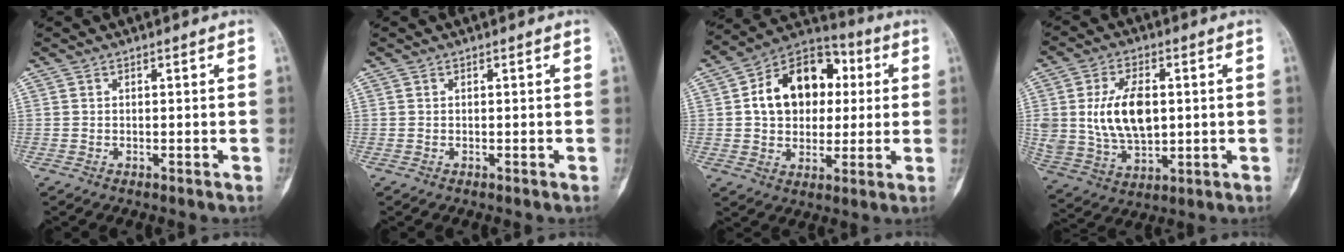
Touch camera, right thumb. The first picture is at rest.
{"total": 0.0}
{"total": 17.2, "force": [3.0, 12.5, 11.5], "torque": [-0.137, 0.019, 0.042]}
{"total": 13.8, "force": [1.7, 8.4, 10.9], "torque": [-0.189, -0.005, 0.042]}